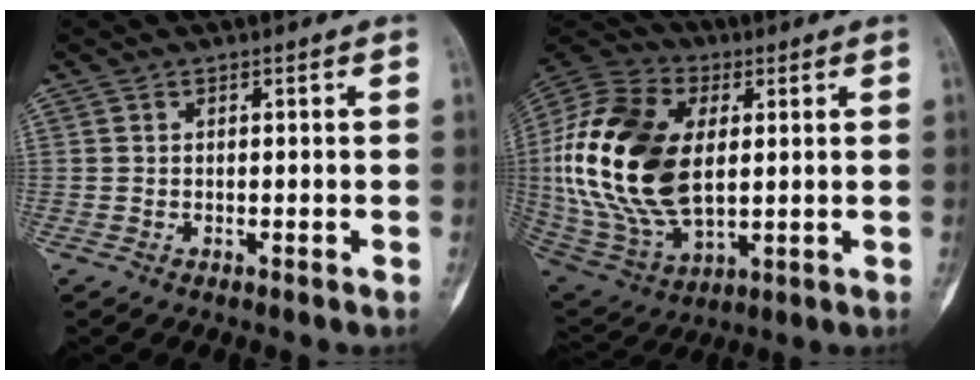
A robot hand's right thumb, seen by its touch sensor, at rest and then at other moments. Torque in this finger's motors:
{"motor_torque": [1.57, 2.76, 1.08, -0.70, 0.52]}